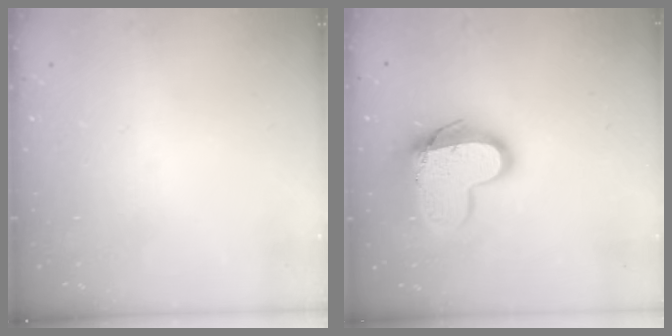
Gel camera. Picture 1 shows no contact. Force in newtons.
{"total": 13.5, "press": 13.5, "slide": 1.2}